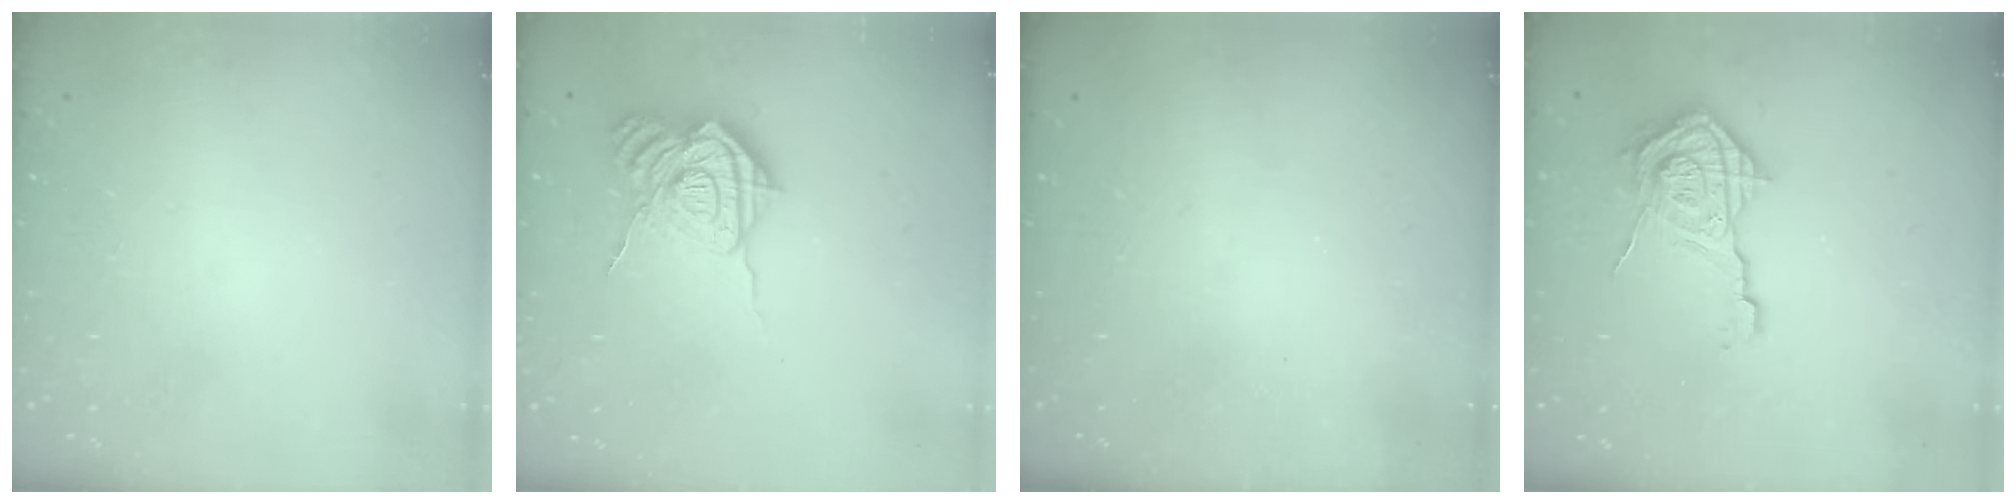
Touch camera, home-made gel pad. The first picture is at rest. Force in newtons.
{"total": 15.2, "press": 15.1, "slide": 1.6}
{"total": 2.3, "press": 2.2, "slide": 0.8}
{"total": 15.2, "press": 15.2, "slide": 1.0}